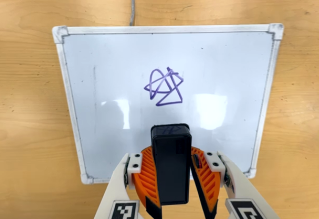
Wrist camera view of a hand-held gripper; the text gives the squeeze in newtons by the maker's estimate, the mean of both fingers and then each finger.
{"total": 9.9, "left": 10.1, "right": 9.7}